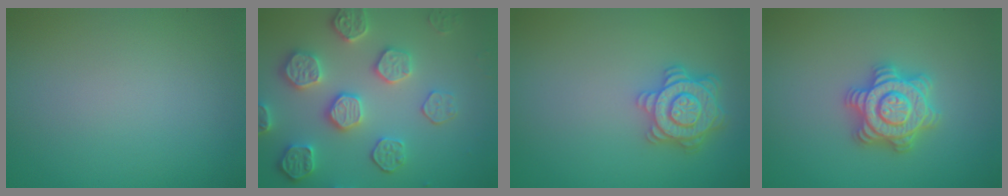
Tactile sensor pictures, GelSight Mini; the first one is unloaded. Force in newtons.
{"total": 5.5, "press": 5.1, "slide": 2.2}
{"total": 4.1, "press": 3.7, "slide": 1.6}
{"total": 4.8, "press": 4.8, "slide": 0.6}